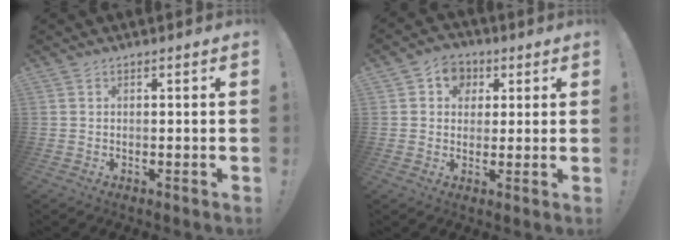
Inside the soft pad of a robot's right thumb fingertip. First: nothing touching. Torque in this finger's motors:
{"motor_torque": [0.00, 0.00, 0.00, 0.00, 0.00]}